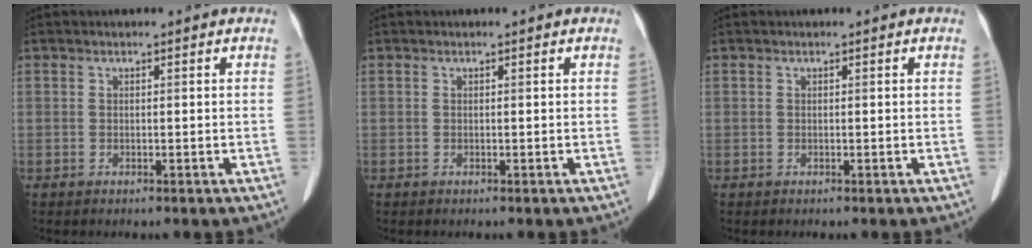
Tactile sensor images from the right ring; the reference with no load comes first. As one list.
[{"total": 0.0}, {"total": 0.0}]